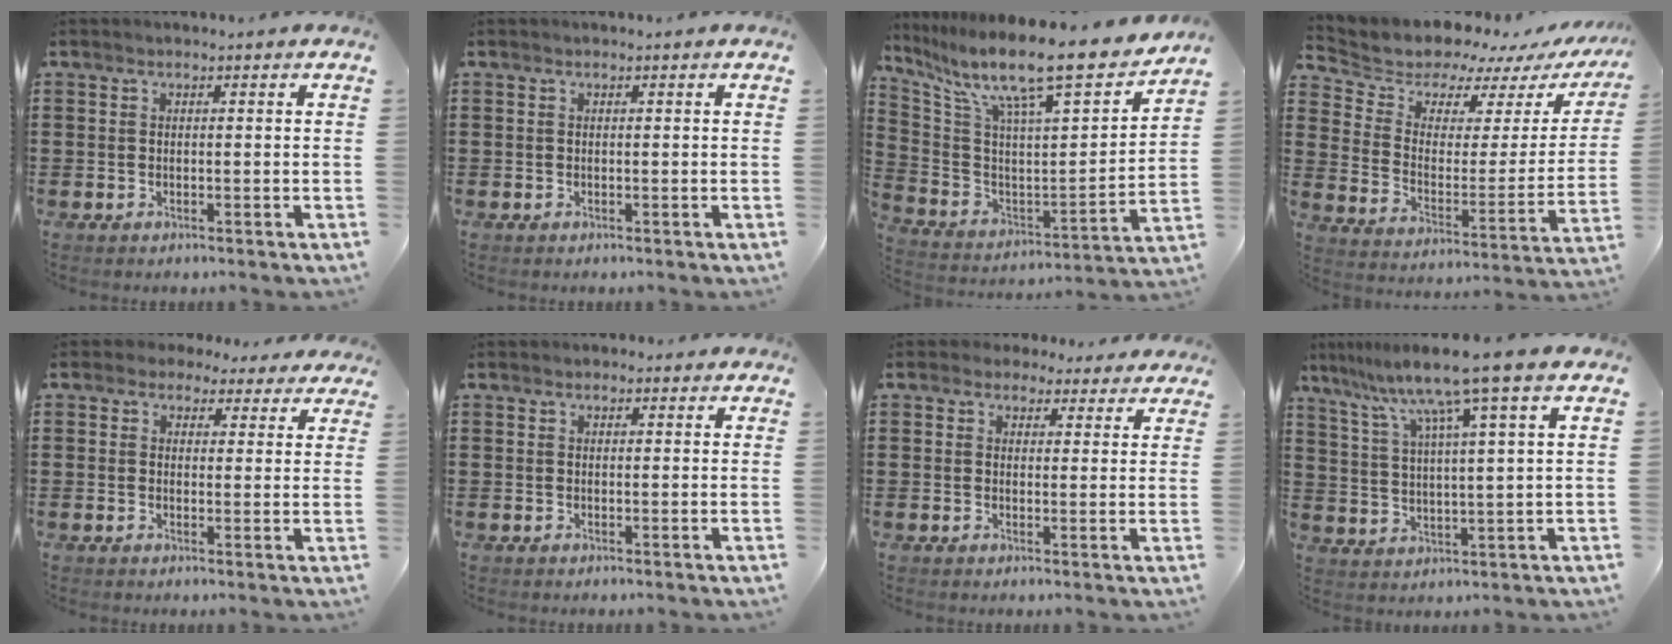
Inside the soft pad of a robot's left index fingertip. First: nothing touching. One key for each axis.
{"total": 0.0}
{"total": 12.4, "fx": 10.3, "fy": 1.2, "fz": 6.8, "tx": -0.147, "ty": -0.085, "tz": 0.163}
{"total": 7.2, "fx": 6.8, "fy": 2.4, "fz": 0.9, "tx": -0.056, "ty": -0.054, "tz": 0.116}
{"total": 2.8, "fx": 2.1, "fy": 1.7, "fz": 0.6, "tx": -0.015, "ty": 0.001, "tz": 0.037}
{"total": 0.9, "fx": 0.6, "fy": 0.7, "fz": 0.1, "tx": -0.005, "ty": 0.006, "tz": 0.010}
{"total": 3.0, "fx": 2.4, "fy": 1.8, "fz": 0.6, "tx": -0.014, "ty": 0.001, "tz": 0.043}
{"total": 10.4, "fx": 7.9, "fy": -0.7, "fz": 6.7, "tx": -0.148, "ty": -0.040, "tz": 0.124}